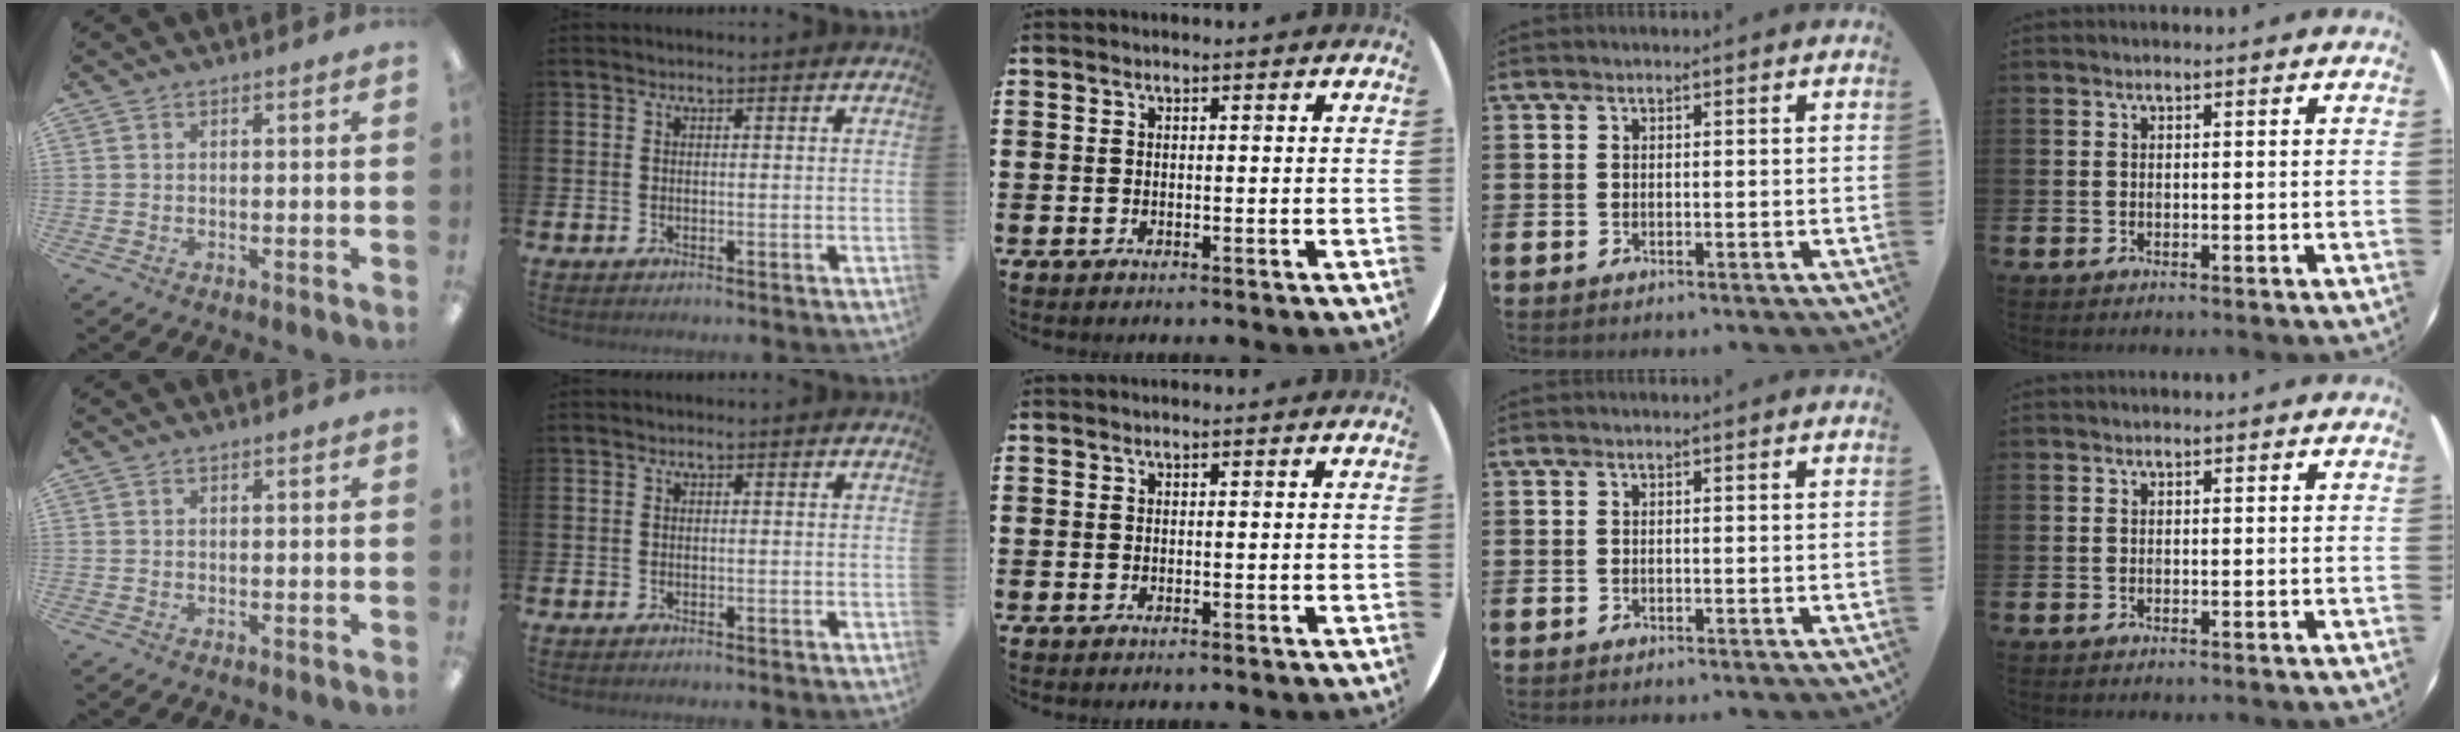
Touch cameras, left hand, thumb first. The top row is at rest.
{}